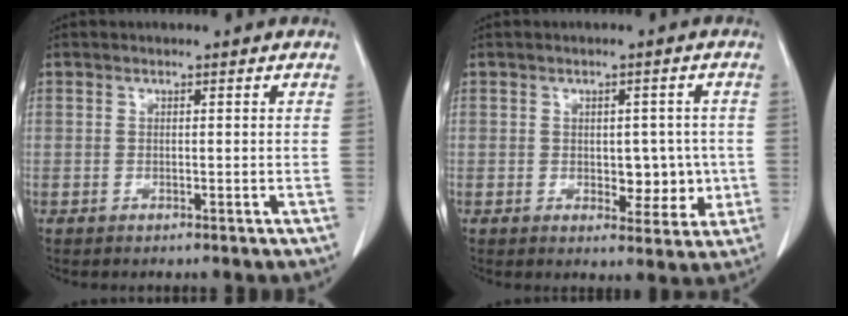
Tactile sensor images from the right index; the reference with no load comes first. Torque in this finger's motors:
{"motor_torque": [0.10, 0.18, 0.02, 0.00]}